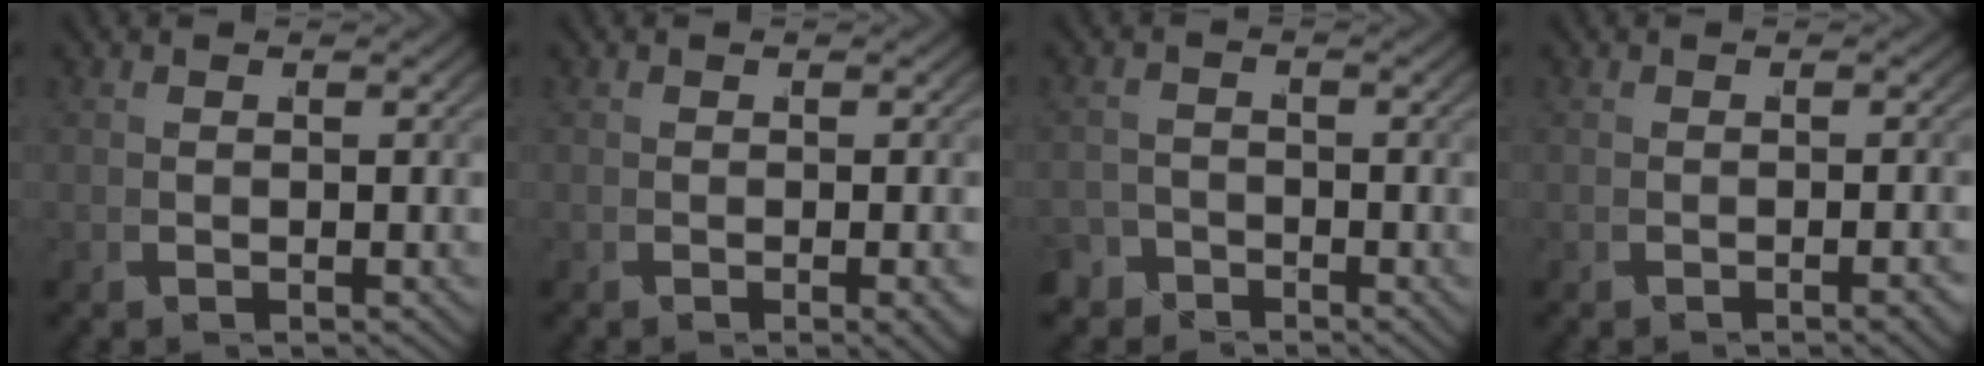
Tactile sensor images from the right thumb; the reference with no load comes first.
{"total": 1.5, "force": [-0.5, 0.3, 1.3], "torque": [-0.015, 0.001, -0.008]}
{"total": 2.7, "force": [-2.4, 1.2, -0.2], "torque": [0.015, -0.011, -0.043]}
{"total": 1.1, "force": [-0.8, 0.0, 0.7], "torque": [-0.008, 0.003, -0.014]}